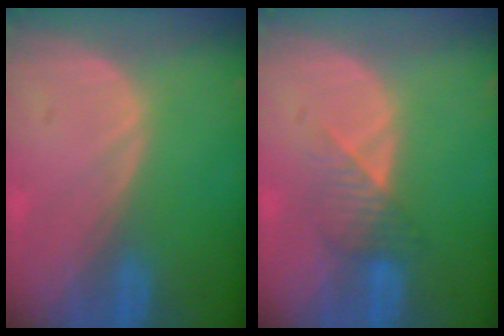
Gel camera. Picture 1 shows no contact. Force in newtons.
{"total": 3.7, "press": 3.4, "slide": 1.3}